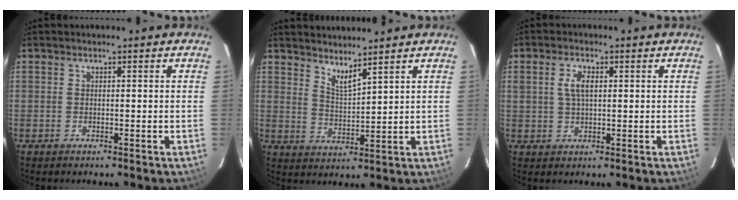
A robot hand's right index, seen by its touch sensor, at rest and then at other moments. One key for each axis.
{"total": 4.5, "fx": 4.0, "fy": 0.3, "fz": 2.2, "tx": -0.040, "ty": -0.009, "tz": 0.071}
{"total": 3.9, "fx": 1.0, "fy": 1.9, "fz": 3.3, "tx": -0.064, "ty": 0.006, "tz": 0.021}